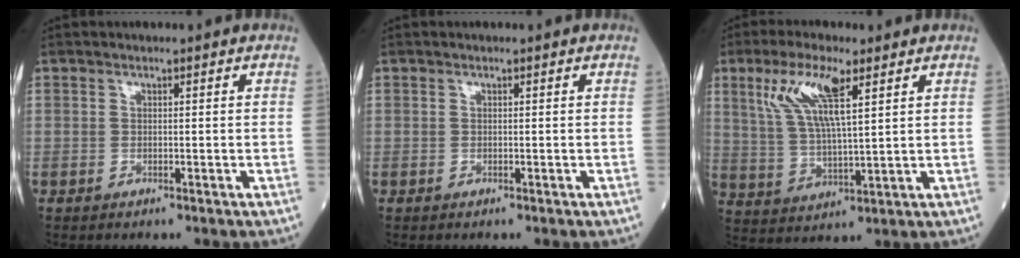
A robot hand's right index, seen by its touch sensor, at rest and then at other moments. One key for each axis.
{"total": 0.0}
{"total": 10.1, "fx": 4.8, "fy": 1.9, "fz": 8.7, "tx": -0.182, "ty": 0.008, "tz": 0.096}